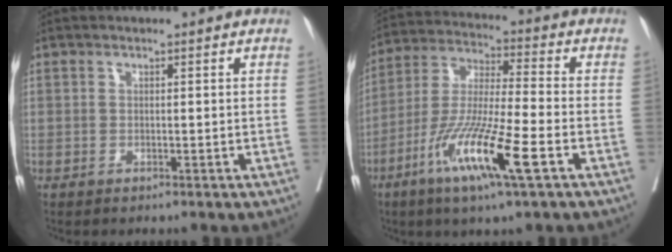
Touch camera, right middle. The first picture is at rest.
{"total": 14.4, "force": [-6.4, 0.4, 12.9], "torque": [-0.264, -0.028, -0.122]}